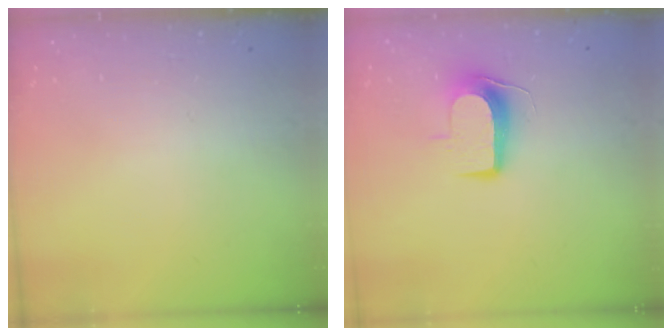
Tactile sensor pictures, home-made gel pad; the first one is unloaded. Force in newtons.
{"total": 8.8, "press": 8.7, "slide": 0.6}